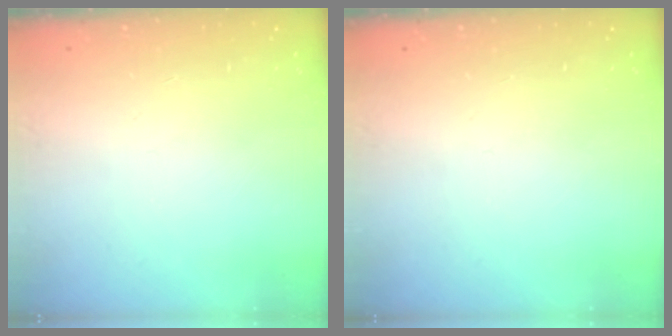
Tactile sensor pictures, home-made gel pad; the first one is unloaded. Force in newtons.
{"total": 0.0}